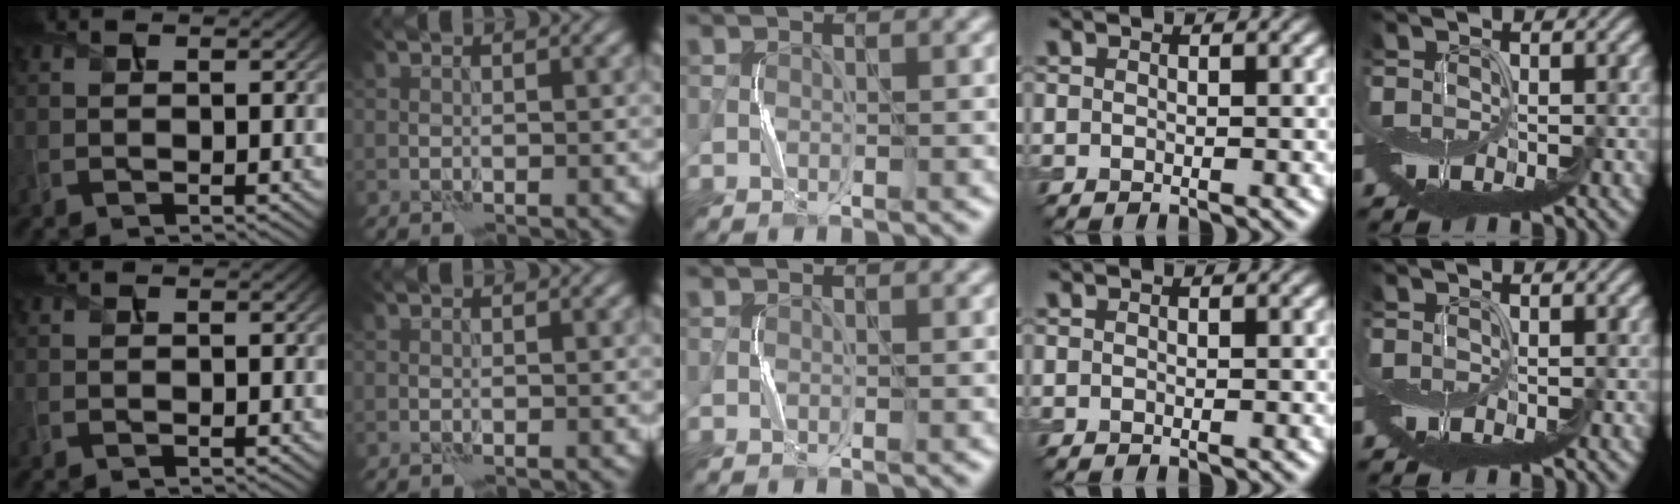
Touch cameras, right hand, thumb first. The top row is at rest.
{}